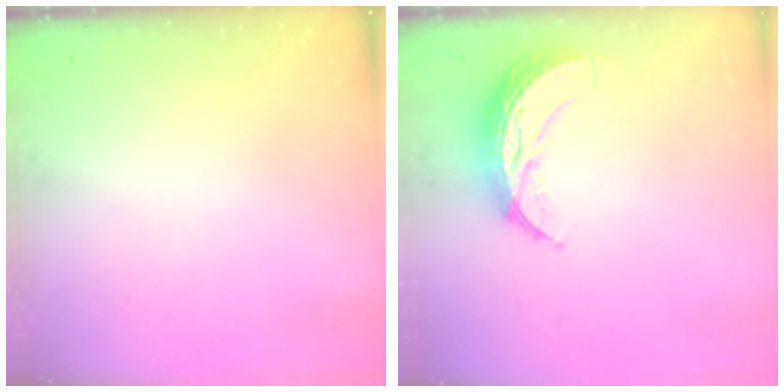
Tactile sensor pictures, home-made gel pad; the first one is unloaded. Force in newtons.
{"total": 9.9, "press": 9.9, "slide": 0.6}